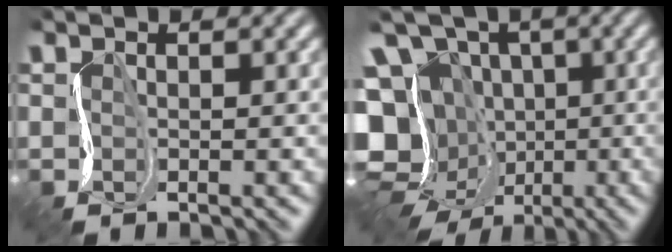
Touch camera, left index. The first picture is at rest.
{"total": 16.5, "force": [-4.5, 14.4, 6.6], "torque": [-0.122, -0.007, -0.101]}